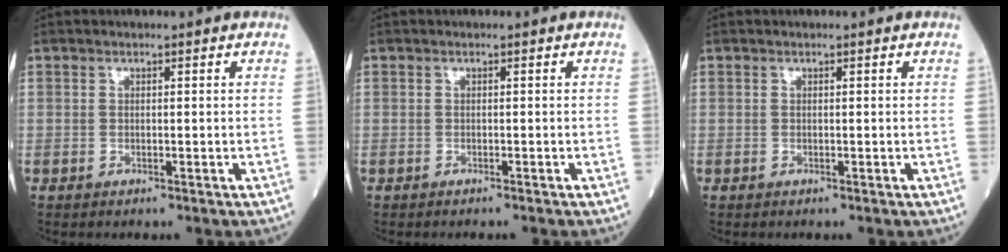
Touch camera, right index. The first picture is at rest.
{"total": 1.0, "force": [-0.9, 0.0, 0.4], "torque": [-0.005, 0.000, -0.012]}
{"total": 0.0}